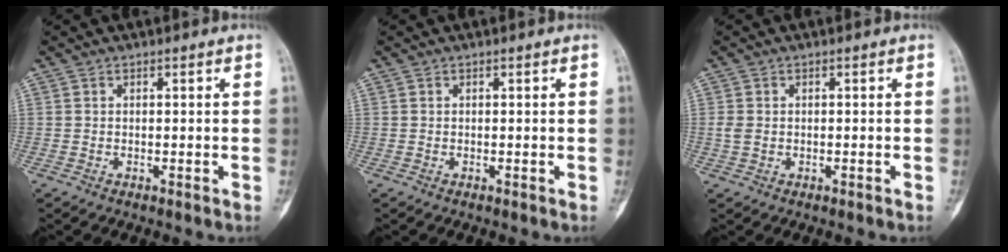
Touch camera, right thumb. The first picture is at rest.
{"total": 0.0}
{"total": 1.8, "force": [-0.2, 1.3, 1.2], "torque": [-0.028, 0.005, -0.006]}